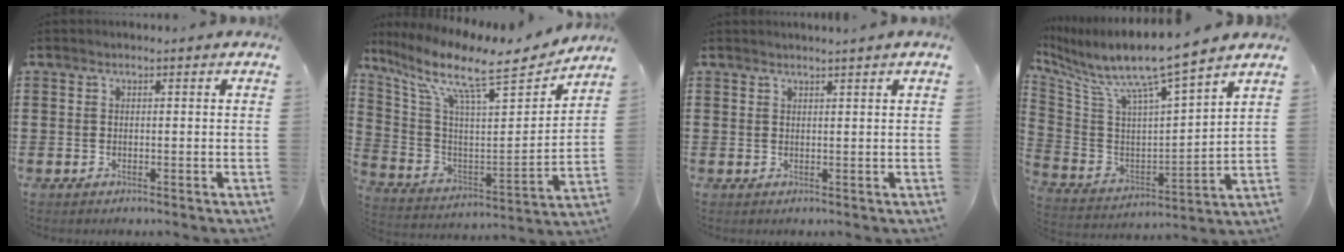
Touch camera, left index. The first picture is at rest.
{"total": 12.2, "force": [9.2, 2.4, 7.6], "torque": [-0.168, -0.064, 0.147]}
{"total": 1.1, "force": [1.0, -0.4, 0.3], "torque": [-0.006, -0.003, 0.019]}
{"total": 9.3, "force": [7.8, -0.3, 5.1], "torque": [-0.131, -0.071, 0.124]}